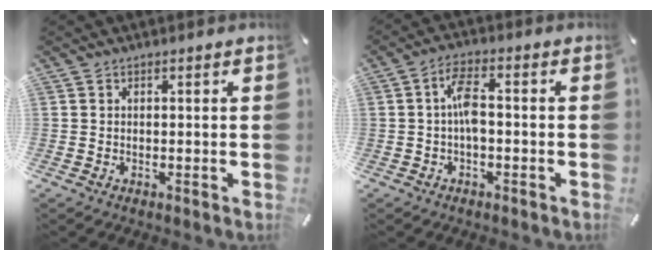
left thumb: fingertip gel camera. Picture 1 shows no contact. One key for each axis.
{"total": 5.7, "fx": -0.8, "fy": 2.5, "fz": 5.1, "tx": -0.106, "ty": 0.010, "tz": -0.017}